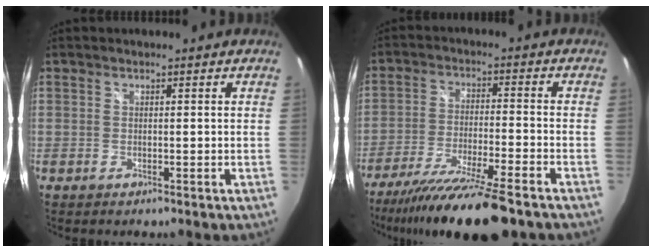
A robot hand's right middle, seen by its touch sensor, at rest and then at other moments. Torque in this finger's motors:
{"motor_torque": [1.09, -1.04, 0.30, 0.16]}